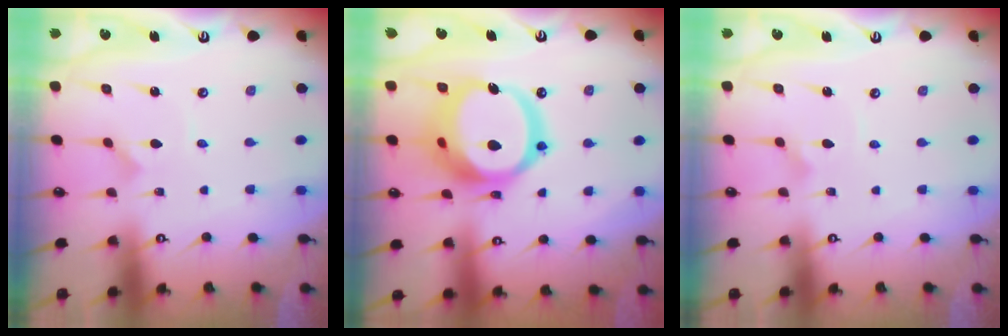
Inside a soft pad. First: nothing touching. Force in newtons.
{"total": 21.0, "press": 20.9, "slide": 2.4}
{"total": 2.2, "press": 2.2, "slide": 0.1}